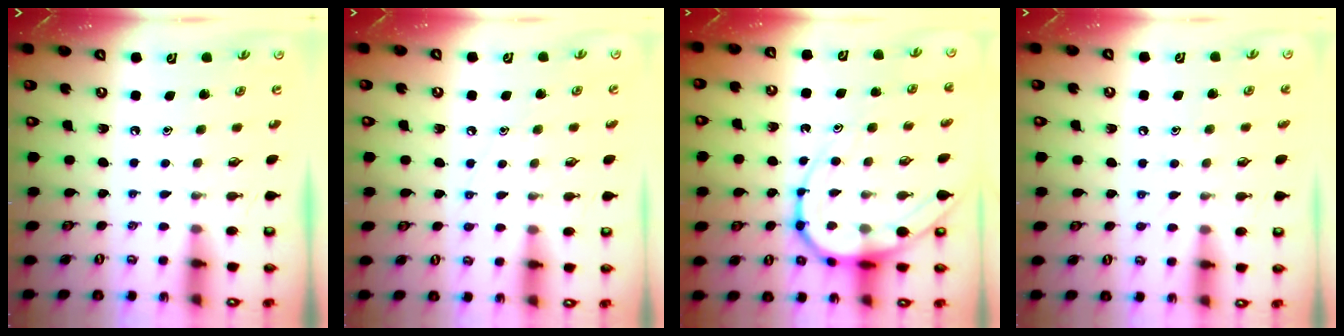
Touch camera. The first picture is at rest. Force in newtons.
{"total": 5.8, "press": 5.8, "slide": 0.8}
{"total": 11.8, "press": 11.7, "slide": 1.4}
{"total": 5.2, "press": 5.2, "slide": 0.4}